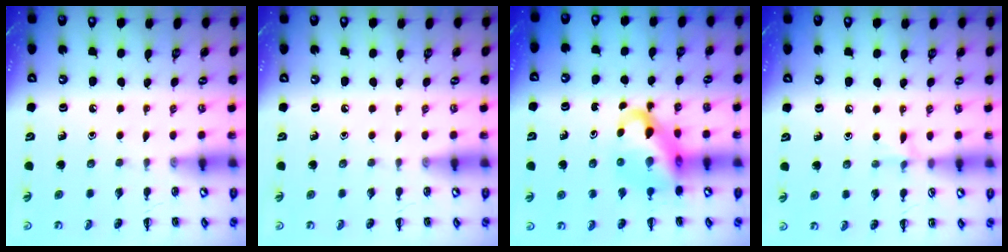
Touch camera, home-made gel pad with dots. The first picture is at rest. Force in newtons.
{"total": 0.0}
{"total": 10.9, "press": 10.5, "slide": 2.8}
{"total": 4.4, "press": 4.1, "slide": 1.6}